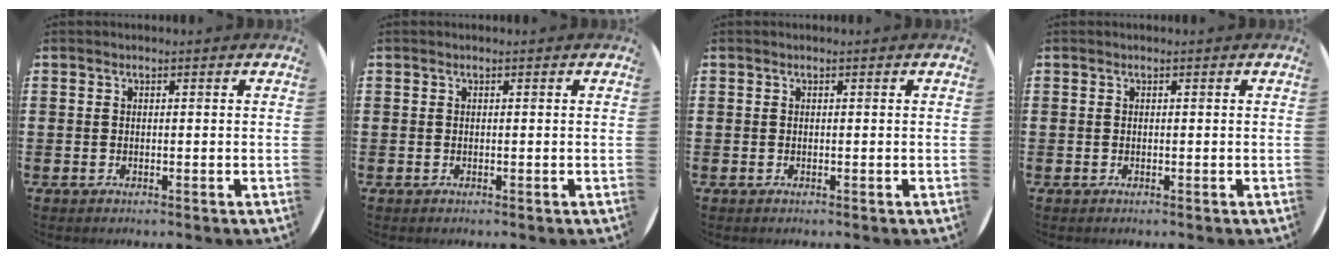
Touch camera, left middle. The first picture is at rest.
{"total": 0.0}
{"total": 0.0}
{"total": 0.0}